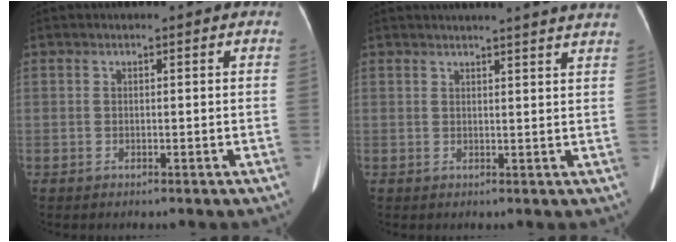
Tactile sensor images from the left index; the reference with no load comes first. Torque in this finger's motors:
{"motor_torque": [0.75, -1.10, -0.02, 0.03]}